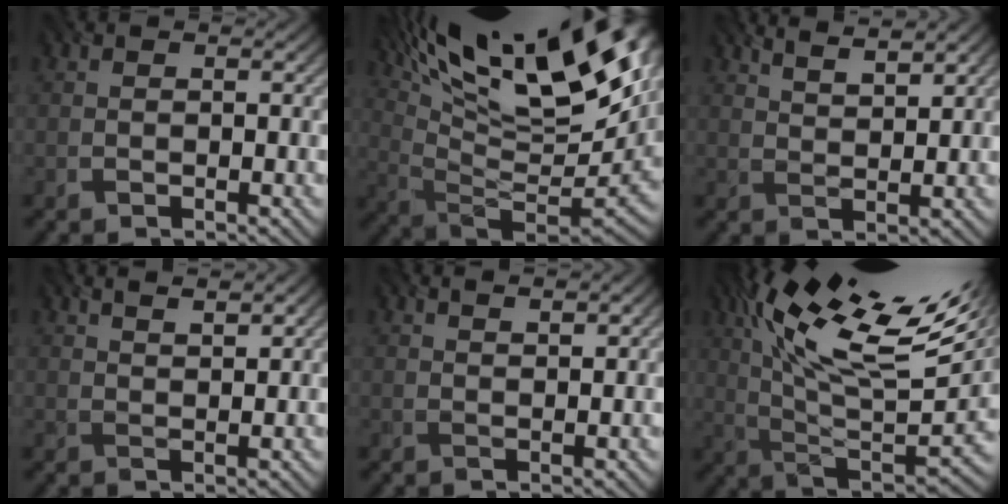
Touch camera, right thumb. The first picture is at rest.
{"total": 22.0, "force": [12.2, 7.2, 16.8], "torque": [-0.265, 0.034, 0.190]}
{"total": 4.7, "force": [3.6, 0.8, 2.8], "torque": [-0.044, 0.005, 0.065]}
{"total": 2.7, "force": [2.1, 0.4, 1.7], "torque": [-0.028, 0.003, 0.041]}
{"total": 1.6, "force": [1.3, 0.1, 0.9], "torque": [-0.021, 0.000, 0.027]}
{"total": 20.2, "force": [9.9, 6.0, 16.6], "torque": [-0.321, 0.033, 0.160]}